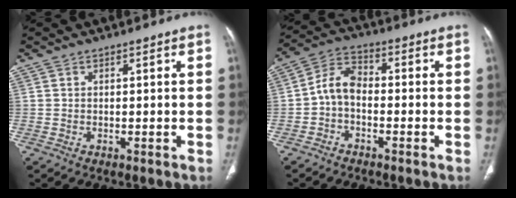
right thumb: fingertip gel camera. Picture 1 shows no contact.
{"total": 6.1, "force": [-1.4, 3.9, 4.5], "torque": [-0.080, 0.029, -0.041]}